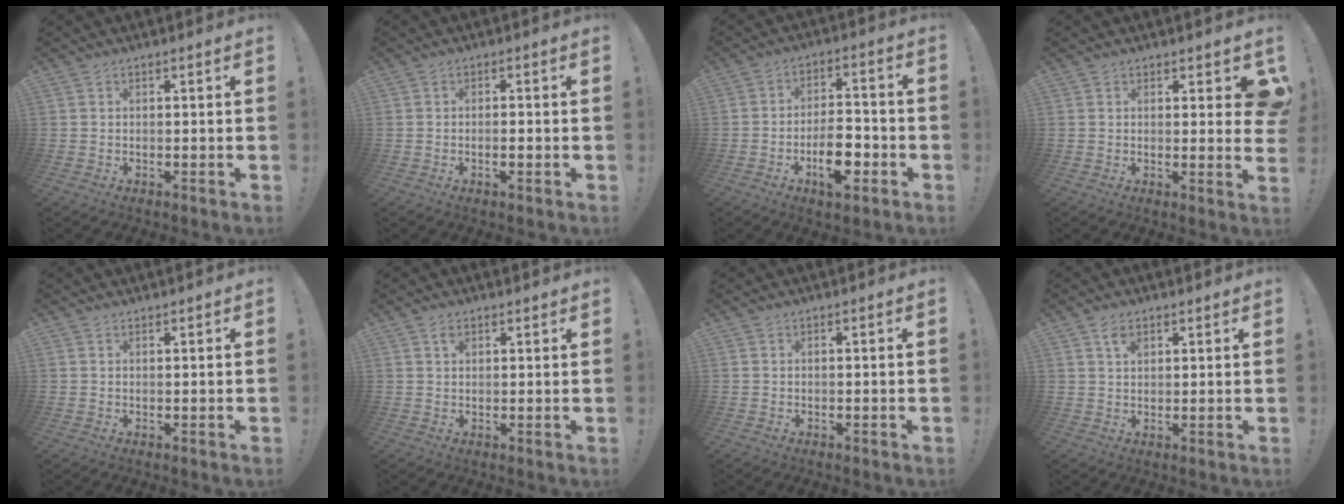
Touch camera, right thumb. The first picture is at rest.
{"total": 2.0, "force": [-1.0, 0.2, 1.8], "torque": [-0.023, -0.001, -0.018]}
{"total": 11.8, "force": [-4.9, 5.6, 9.2], "torque": [-0.150, 0.020, -0.086]}
{"total": 4.5, "force": [2.0, 2.0, 3.5], "torque": [-0.032, -0.014, 0.035]}
{"total": 0.6, "force": [0.5, -0.1, -0.3], "torque": [0.006, 0.000, 0.010]}
{"total": 1.7, "force": [1.2, 0.8, 0.8], "torque": [-0.002, -0.009, 0.019]}
{"total": 0.0}
{"total": 3.4, "force": [2.1, 1.8, 2.0], "torque": [-0.030, -0.010, 0.035]}